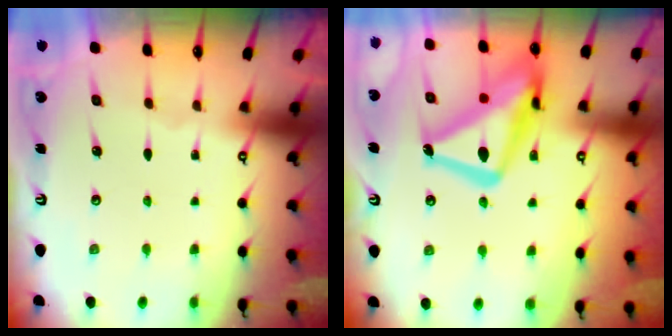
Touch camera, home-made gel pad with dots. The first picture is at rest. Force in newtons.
{"total": 19.5, "press": 19.4, "slide": 1.7}